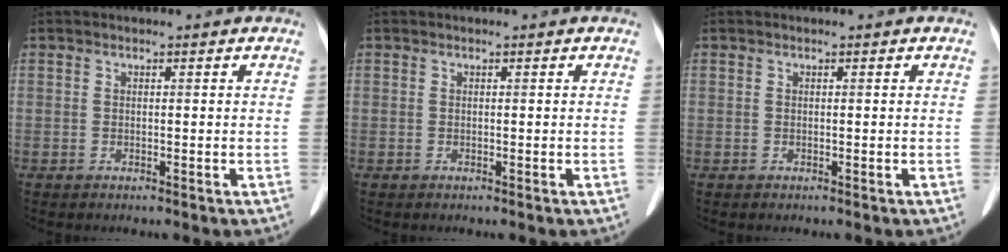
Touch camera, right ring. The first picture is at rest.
{"total": 0.0}
{"total": 0.0}